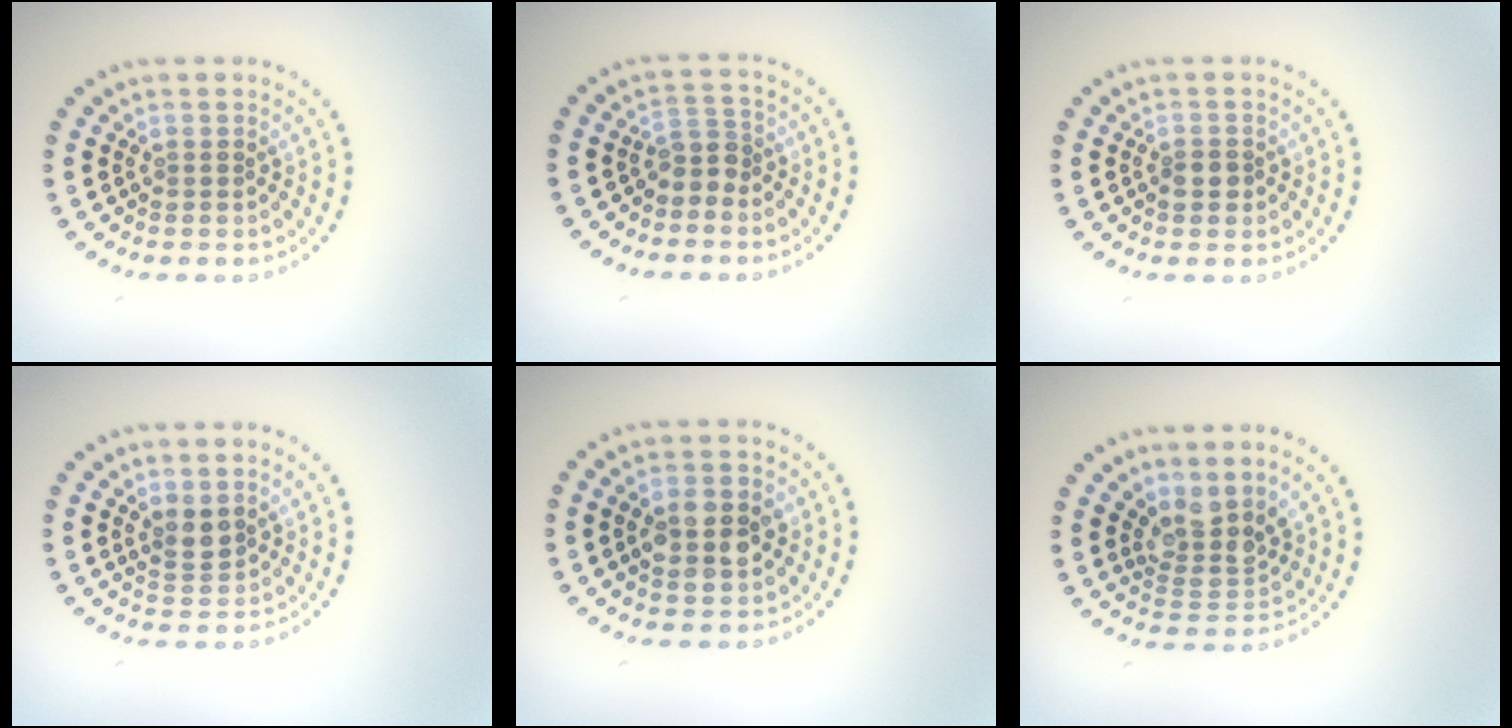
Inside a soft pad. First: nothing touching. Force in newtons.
{"total": 2.2, "press": 1.7, "slide": 1.4}
{"total": 1.4, "press": 1.3, "slide": 0.5}
{"total": 2.0, "press": 1.7, "slide": 1.0}
{"total": 4.5, "press": 4.5, "slide": 0.1}
{"total": 3.5, "press": 2.6, "slide": 2.3}